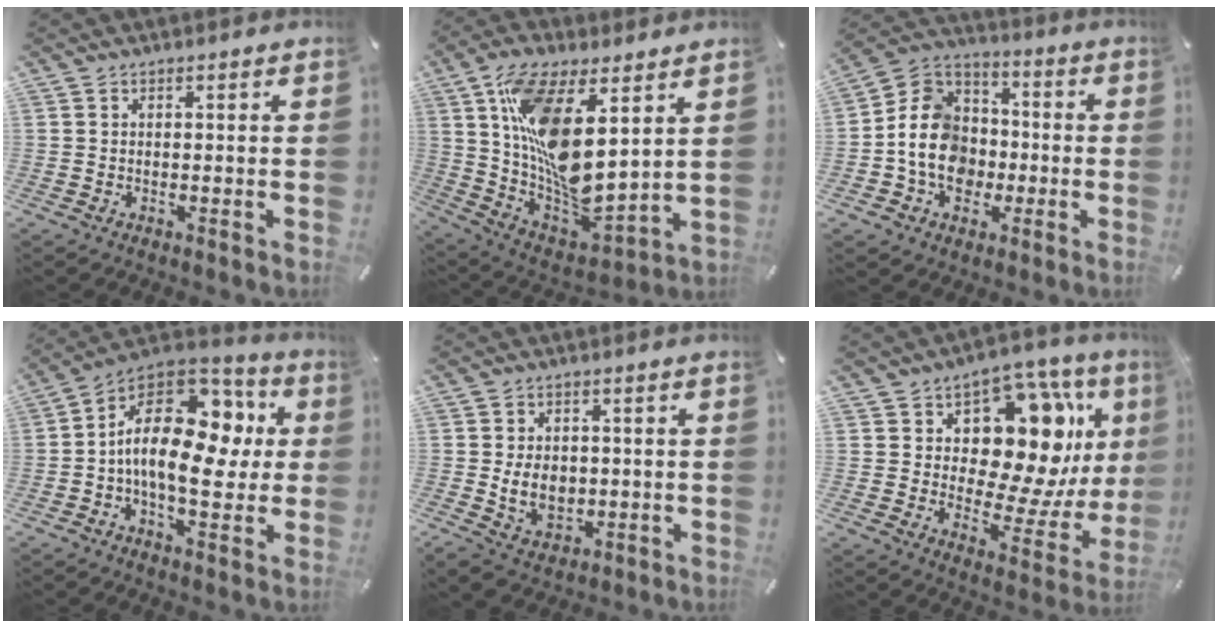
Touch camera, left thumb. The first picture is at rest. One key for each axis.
{"total": 17.7, "fx": 6.8, "fy": 7.5, "fz": 14.6, "tx": -0.295, "ty": -0.056, "tz": 0.119}
{"total": 13.5, "fx": -3.6, "fy": 11.5, "fz": 6.1, "tx": -0.135, "ty": 0.033, "tz": -0.063}
{"total": 20.7, "fx": 1.6, "fy": 11.9, "fz": 16.8, "tx": -0.275, "ty": -0.002, "tz": 0.030}
{"total": 7.5, "fx": -0.7, "fy": 6.0, "fz": 4.4, "tx": -0.087, "ty": -0.005, "tz": -0.017}
{"total": 17.7, "fx": 7.5, "fy": 11.0, "fz": 11.7, "tx": -0.157, "ty": -0.059, "tz": 0.132}